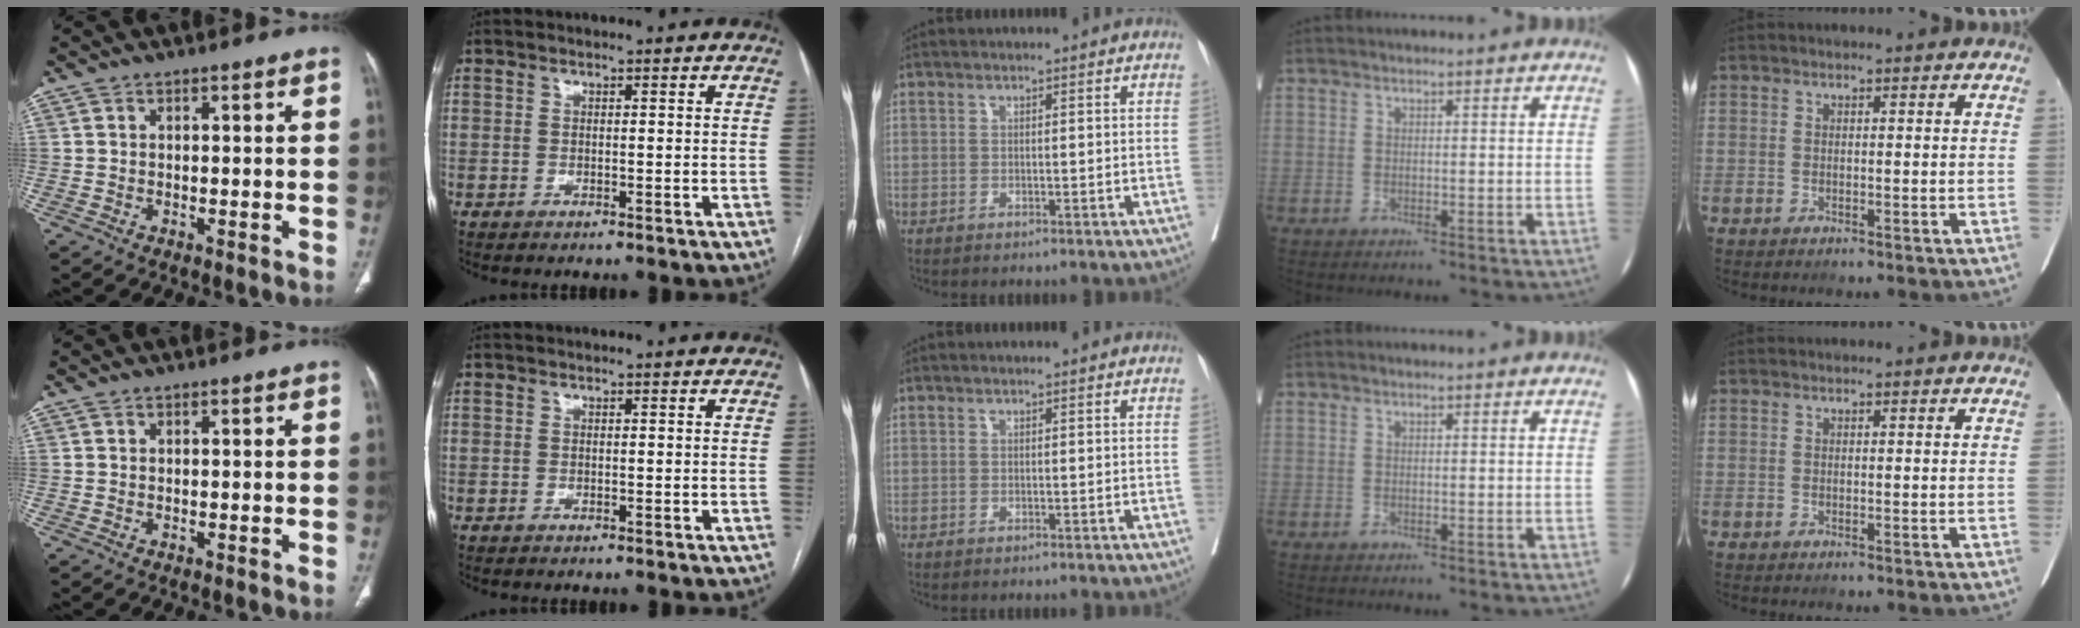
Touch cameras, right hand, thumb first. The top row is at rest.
{}